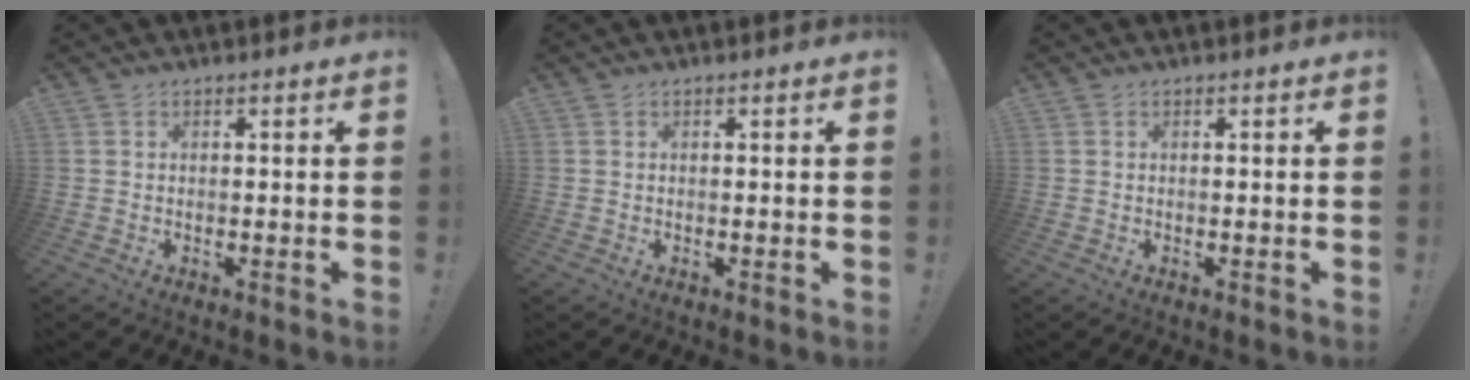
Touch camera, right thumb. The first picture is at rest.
{"total": 0.0}
{"total": 0.0}